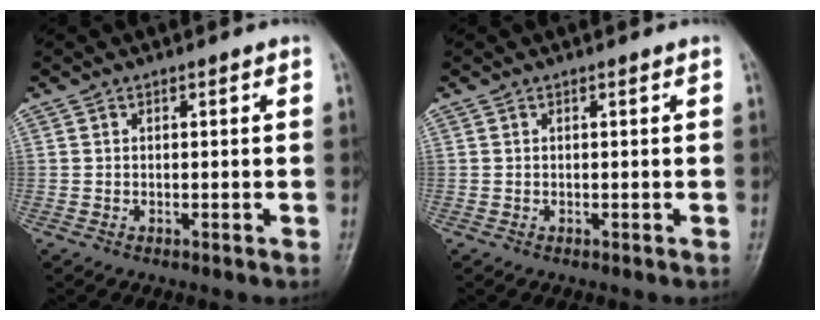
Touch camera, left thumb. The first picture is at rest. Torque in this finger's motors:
{"motor_torque": [0.00, 0.00, 0.00, 0.00, 0.00]}